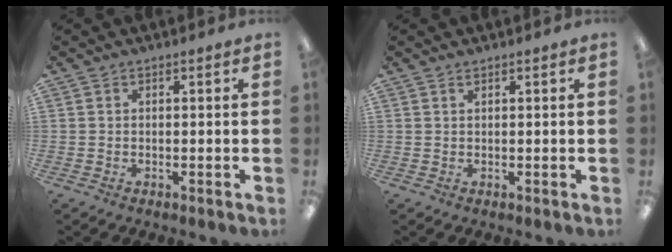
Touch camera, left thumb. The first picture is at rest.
{"total": 0.6, "force": [0.5, 0.2, 0.3], "torque": [-0.007, 0.001, 0.008]}